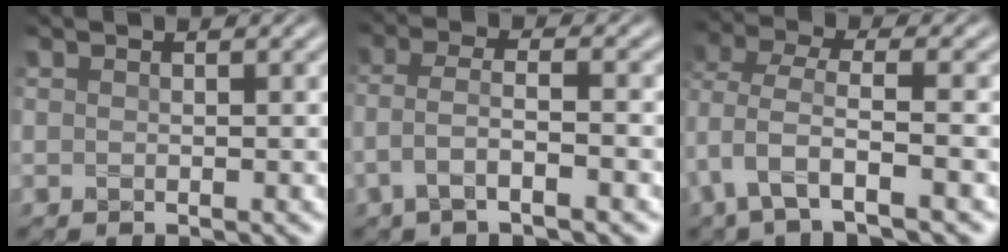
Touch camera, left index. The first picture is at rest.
{"total": 3.6, "force": [-1.5, 0.9, 3.2], "torque": [-0.060, 0.005, -0.037]}
{"total": 4.8, "force": [-2.0, 1.8, 4.0], "torque": [-0.089, -0.002, -0.044]}